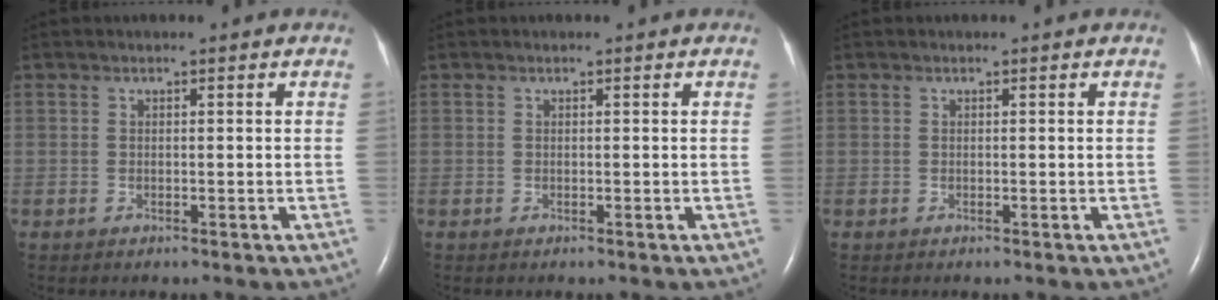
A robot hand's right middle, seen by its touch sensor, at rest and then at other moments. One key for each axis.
{"total": 0.0}
{"total": 0.0}